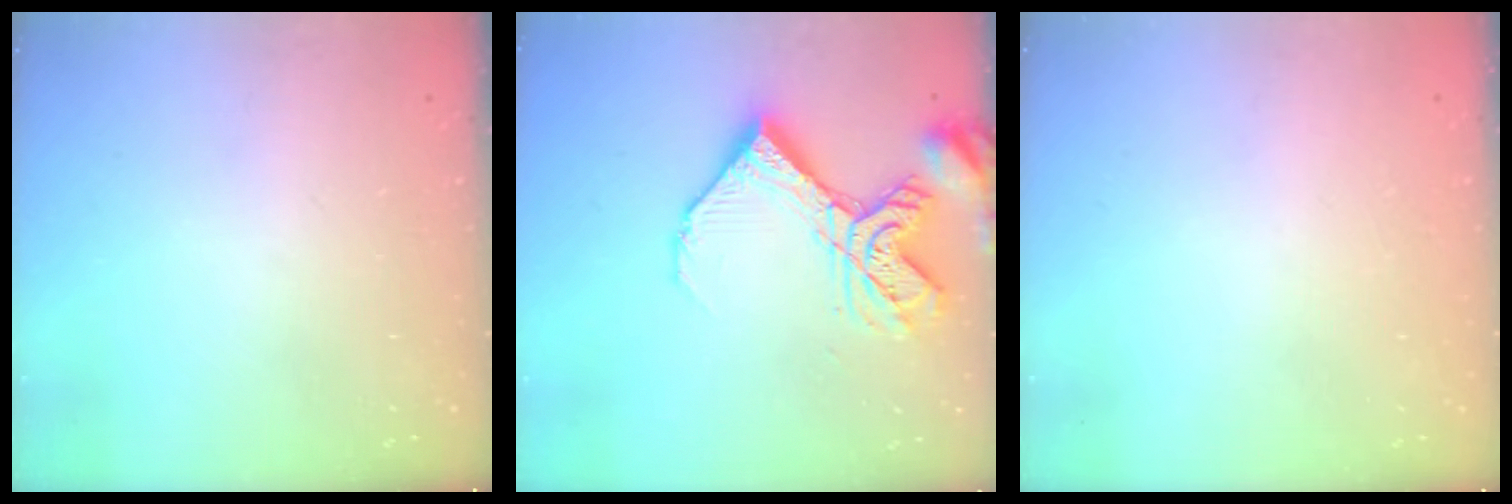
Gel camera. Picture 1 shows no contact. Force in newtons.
{"total": 16.2, "press": 16.1, "slide": 2.2}
{"total": 2.0, "press": 2.0, "slide": 0.1}